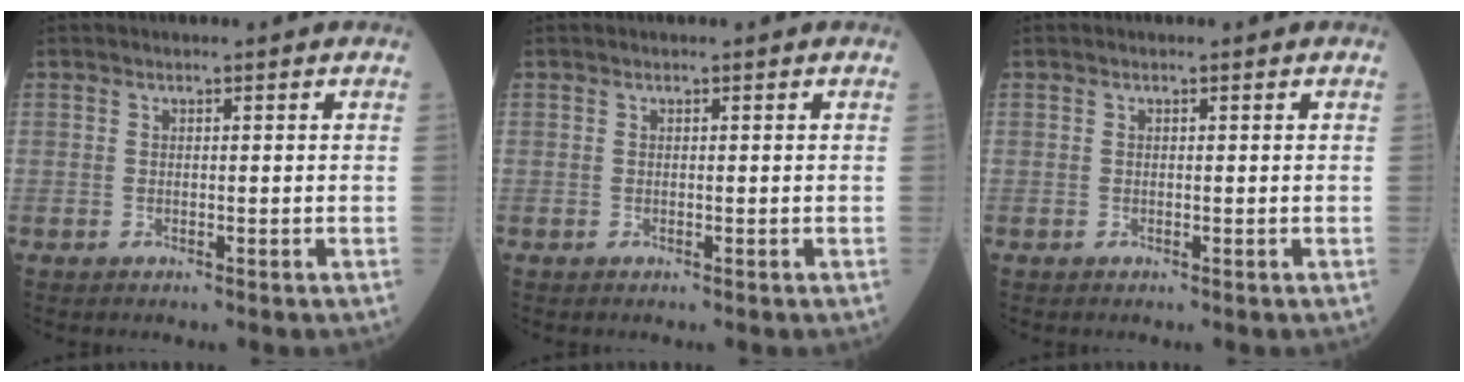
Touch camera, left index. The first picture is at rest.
{"total": 0.0}
{"total": 0.0}